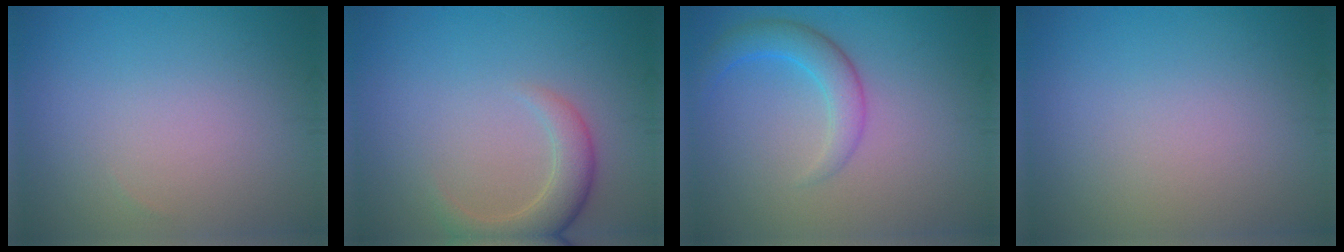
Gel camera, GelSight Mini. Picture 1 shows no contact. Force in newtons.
{"total": 3.6, "press": 3.6, "slide": 0.2}
{"total": 3.2, "press": 3.2, "slide": 0.1}
{"total": 0.0}